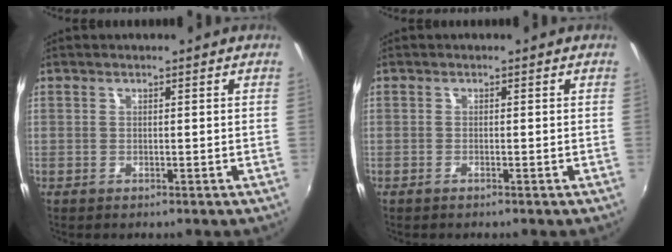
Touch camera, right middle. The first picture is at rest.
{"total": 0.8, "force": [-0.6, -0.2, 0.5], "torque": [-0.009, -0.001, -0.013]}